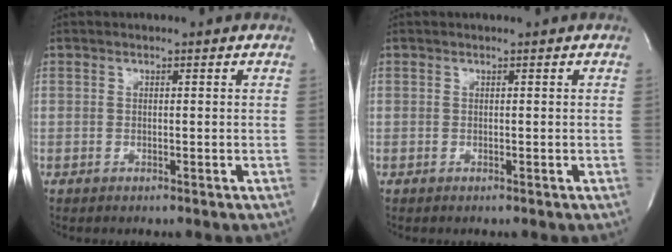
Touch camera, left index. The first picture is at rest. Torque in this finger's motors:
{"motor_torque": [-0.09, -0.15, 0.01, 0.02]}